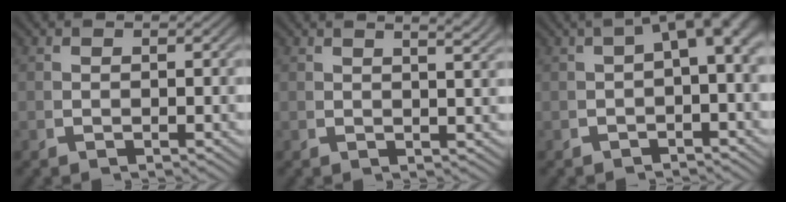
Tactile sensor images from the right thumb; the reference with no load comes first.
{"total": 3.2, "force": [2.3, 0.8, 2.2], "torque": [-0.025, 0.010, 0.030]}
{"total": 4.9, "force": [0.6, 2.2, 4.3], "torque": [-0.052, 0.011, 0.007]}